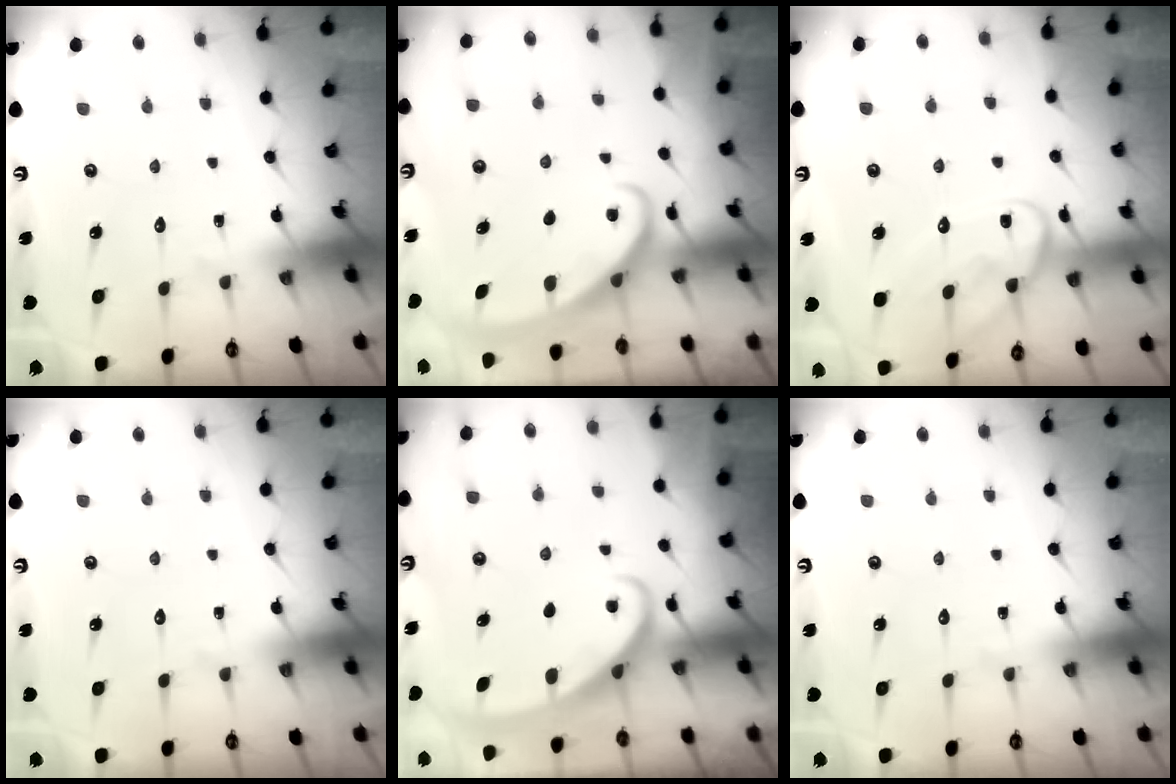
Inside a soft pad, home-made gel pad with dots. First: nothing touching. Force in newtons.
{"total": 2.8, "press": 2.8, "slide": 0.4}
{"total": 12.4, "press": 12.4, "slide": 1.0}
{"total": 0.0}
{"total": 2.7, "press": 2.7, "slide": 0.4}
{"total": 0.0}